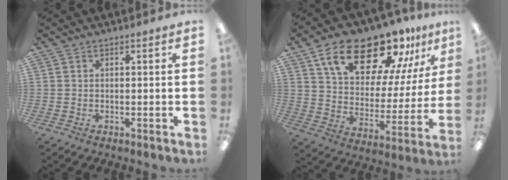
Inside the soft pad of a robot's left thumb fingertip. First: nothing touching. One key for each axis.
{"total": 21.0, "fx": 15.2, "fy": 9.2, "fz": 11.2, "tx": -0.191, "ty": -0.089, "tz": 0.261}